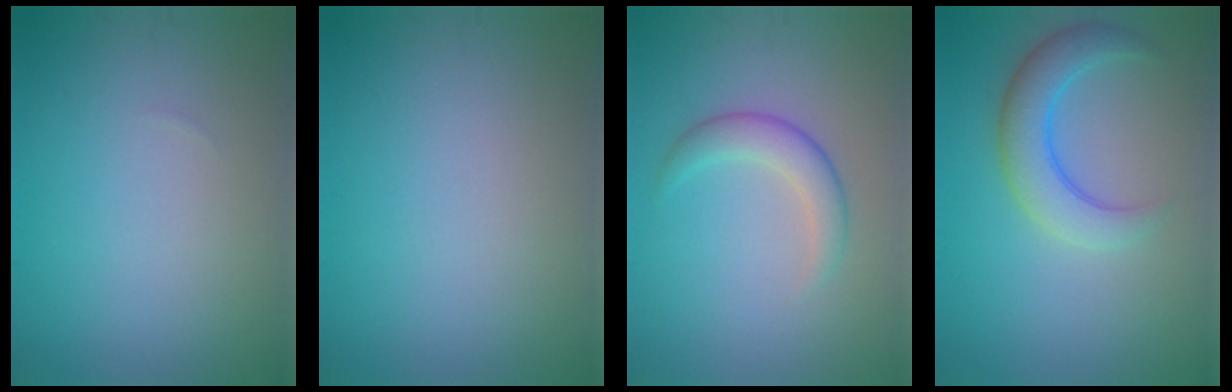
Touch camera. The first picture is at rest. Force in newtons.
{"total": 0.0}
{"total": 2.5, "press": 2.5, "slide": 0.1}
{"total": 4.0, "press": 4.0, "slide": 0.3}